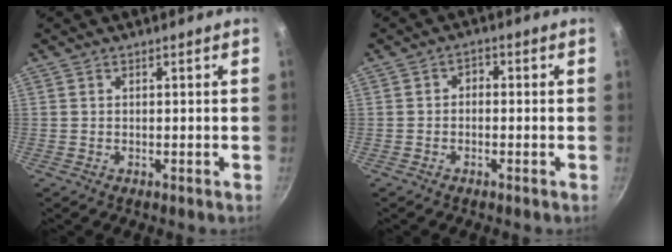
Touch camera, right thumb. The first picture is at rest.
{"total": 1.8, "force": [-0.7, 1.4, 1.0], "torque": [-0.015, 0.013, -0.016]}